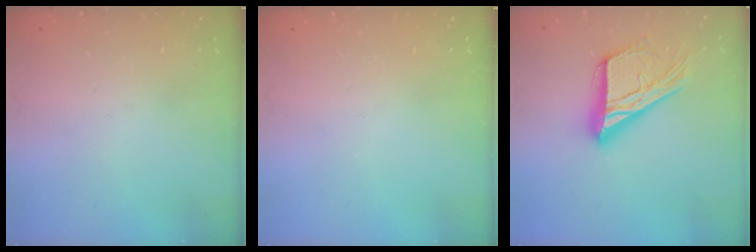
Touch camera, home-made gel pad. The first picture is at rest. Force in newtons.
{"total": 0.0}
{"total": 20.4, "press": 20.4, "slide": 1.8}